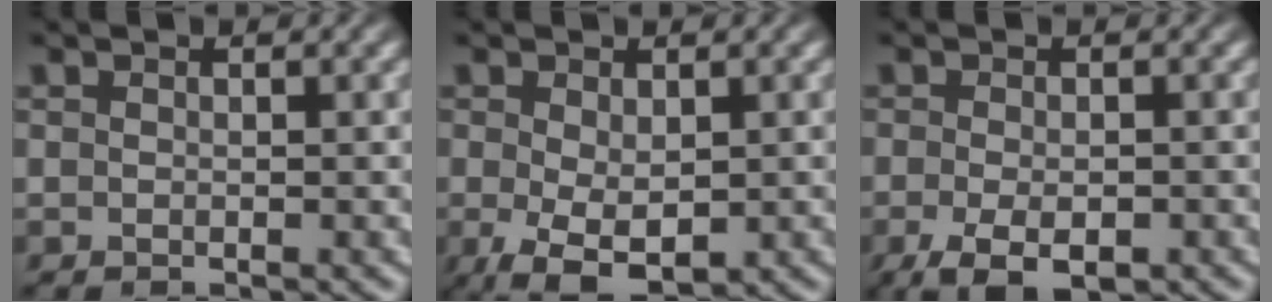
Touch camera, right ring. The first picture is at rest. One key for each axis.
{"total": 6.9, "fx": -3.9, "fy": 3.5, "fz": 4.4, "tx": -0.094, "ty": -0.058, "tz": -0.029}
{"total": 5.6, "fx": -3.4, "fy": 2.8, "fz": 3.5, "tx": -0.076, "ty": -0.037, "tz": -0.034}